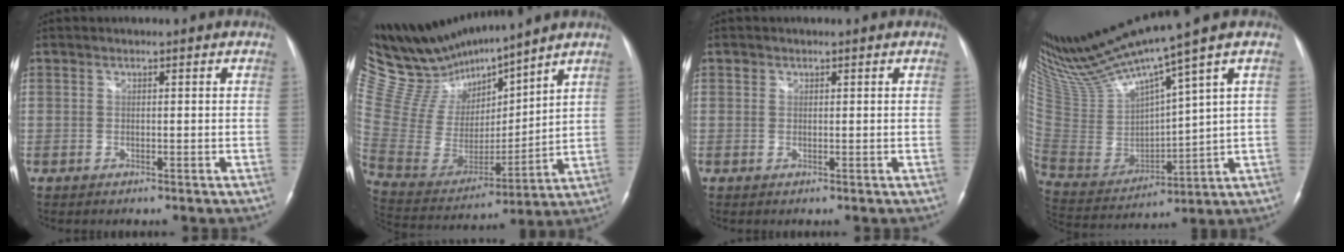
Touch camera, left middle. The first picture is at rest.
{"total": 19.4, "force": [17.7, 3.1, 7.3], "torque": [-0.156, -0.004, 0.338]}
{"total": 0.6, "force": [0.3, 0.5, 0.1], "torque": [0.001, 0.004, 0.003]}
{"total": 16.1, "force": [13.3, -1.1, 9.0], "torque": [-0.174, -0.017, 0.268]}